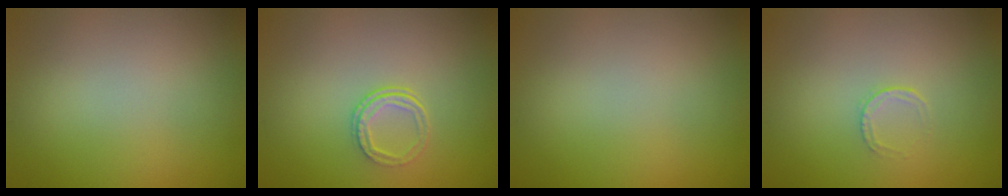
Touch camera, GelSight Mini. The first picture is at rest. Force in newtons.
{"total": 1.7, "press": 1.1, "slide": 1.4}
{"total": 0.0}
{"total": 0.7, "press": 0.5, "slide": 0.5}